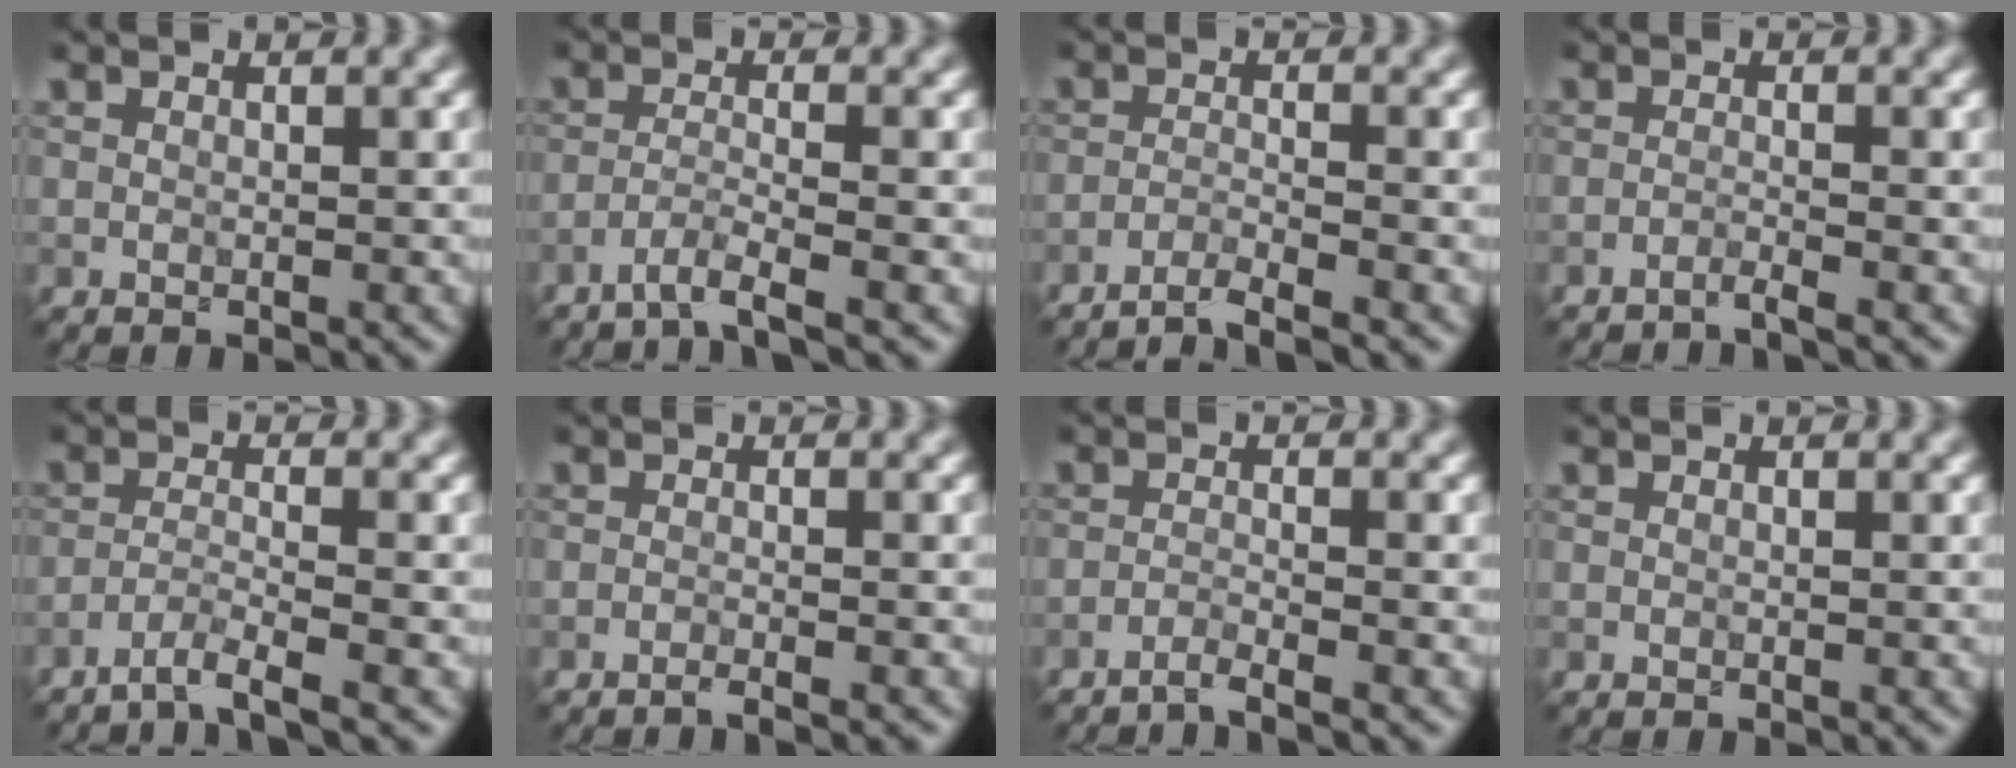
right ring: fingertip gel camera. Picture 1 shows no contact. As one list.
[{"total": 2.4, "force": [-1.8, 0.0, 1.6], "torque": [-0.028, 0.001, -0.047]}, {"total": 2.5, "force": [-2.1, 0.2, 1.4], "torque": [-0.017, 0.004, -0.053]}, {"total": 1.3, "force": [-1.0, 0.0, 0.8], "torque": [-0.007, -0.001, -0.030]}, {"total": 2.7, "force": [-2.1, 0.2, 1.7], "torque": [-0.029, 0.002, -0.053]}, {"total": 1.5, "force": [-1.2, 0.1, 0.9], "torque": [-0.012, -0.002, -0.027]}, {"total": 1.7, "force": [-1.4, 0.1, 1.0], "torque": [-0.011, 0.002, -0.041]}, {"total": 0.0}]